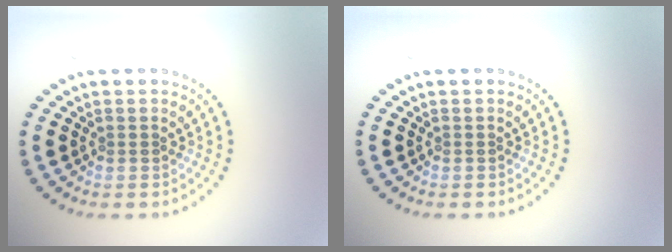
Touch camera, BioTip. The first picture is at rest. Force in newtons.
{"total": 0.0}